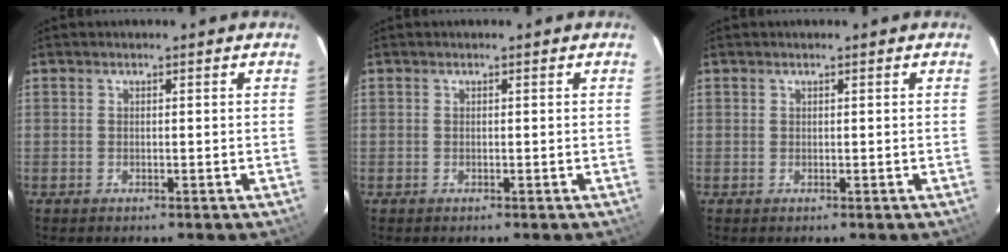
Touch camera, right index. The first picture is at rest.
{"total": 0.0}
{"total": 0.0}